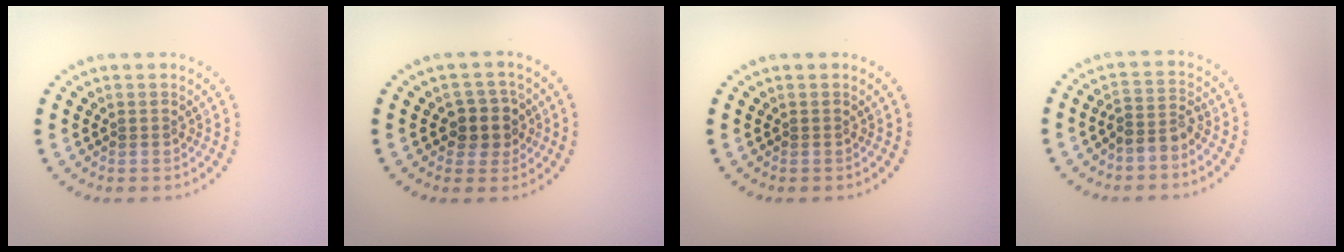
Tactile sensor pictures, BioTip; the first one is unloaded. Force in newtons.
{"total": 2.8, "press": 2.5, "slide": 1.2}
{"total": 0.0}
{"total": 2.4, "press": 1.9, "slide": 1.5}